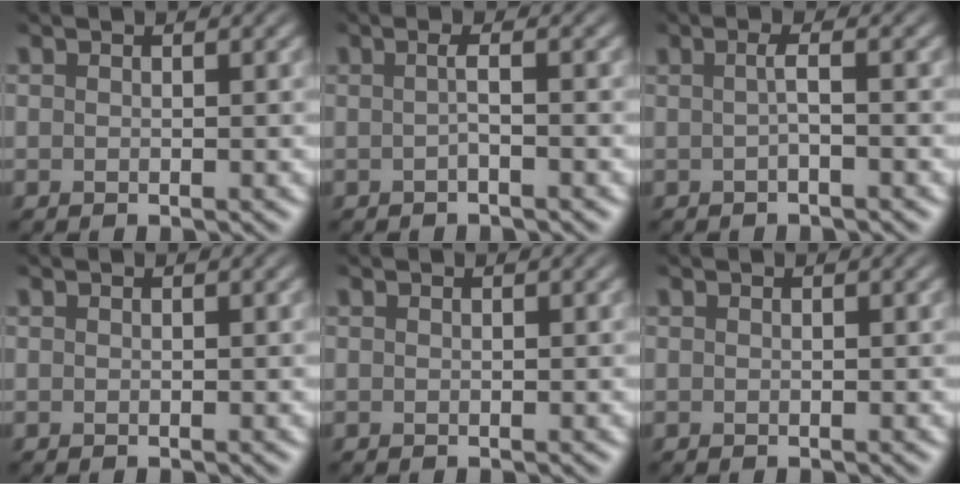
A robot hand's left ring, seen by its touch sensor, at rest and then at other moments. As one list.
[{"total": 1.4, "force": [-0.2, 0.3, 1.3], "torque": [-0.018, -0.002, -0.007]}, {"total": 1.5, "force": [-0.1, 0.3, 1.4], "torque": [-0.022, -0.001, -0.006]}, {"total": 0.0}, {"total": 0.0}, {"total": 0.0}]